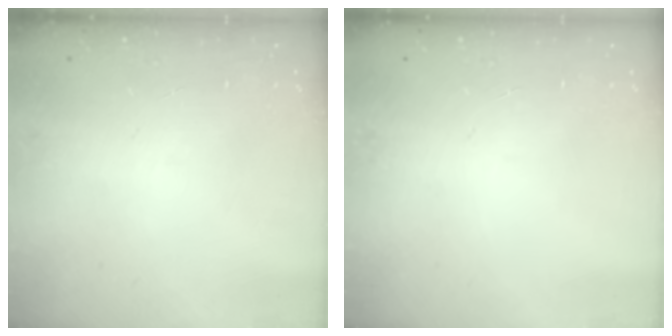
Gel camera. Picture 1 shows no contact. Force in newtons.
{"total": 0.0}